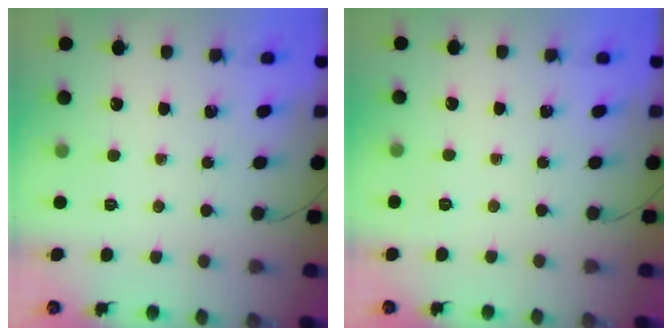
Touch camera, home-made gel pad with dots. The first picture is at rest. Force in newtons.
{"total": 2.0, "press": 1.3, "slide": 1.5}